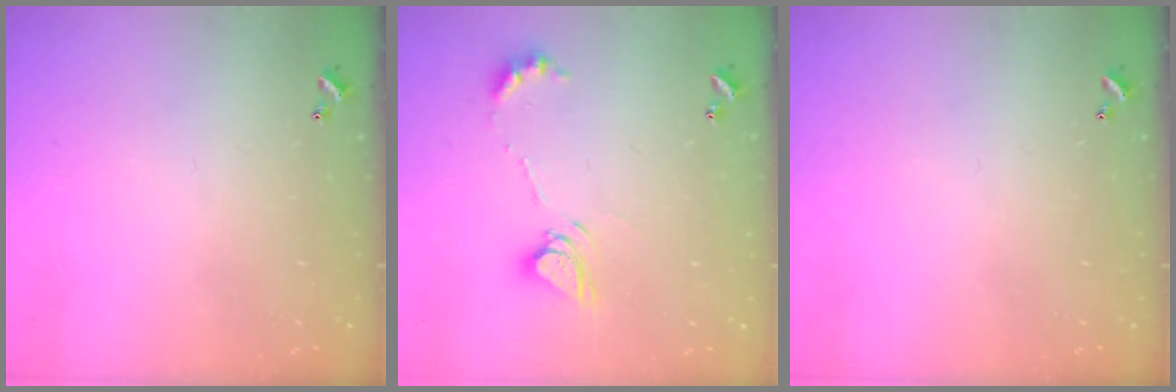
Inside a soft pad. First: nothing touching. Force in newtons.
{"total": 9.6, "press": 9.5, "slide": 1.2}
{"total": 0.0}